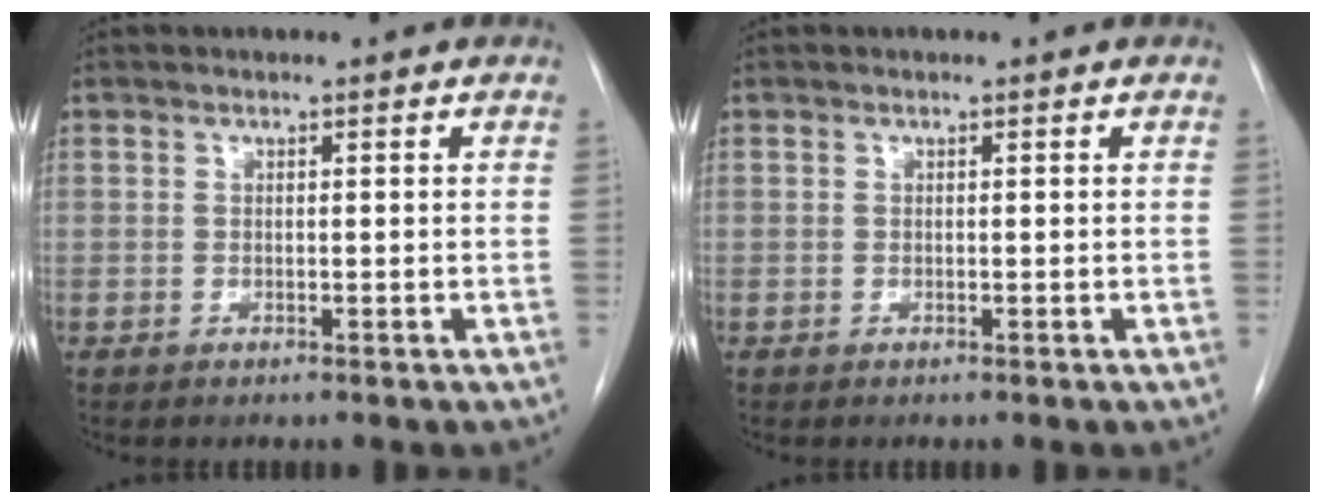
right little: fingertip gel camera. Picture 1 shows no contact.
{"total": 0.0}